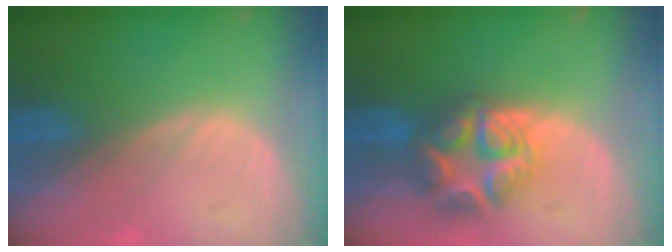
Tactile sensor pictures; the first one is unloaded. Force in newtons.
{"total": 8.0, "press": 8.0, "slide": 0.5}